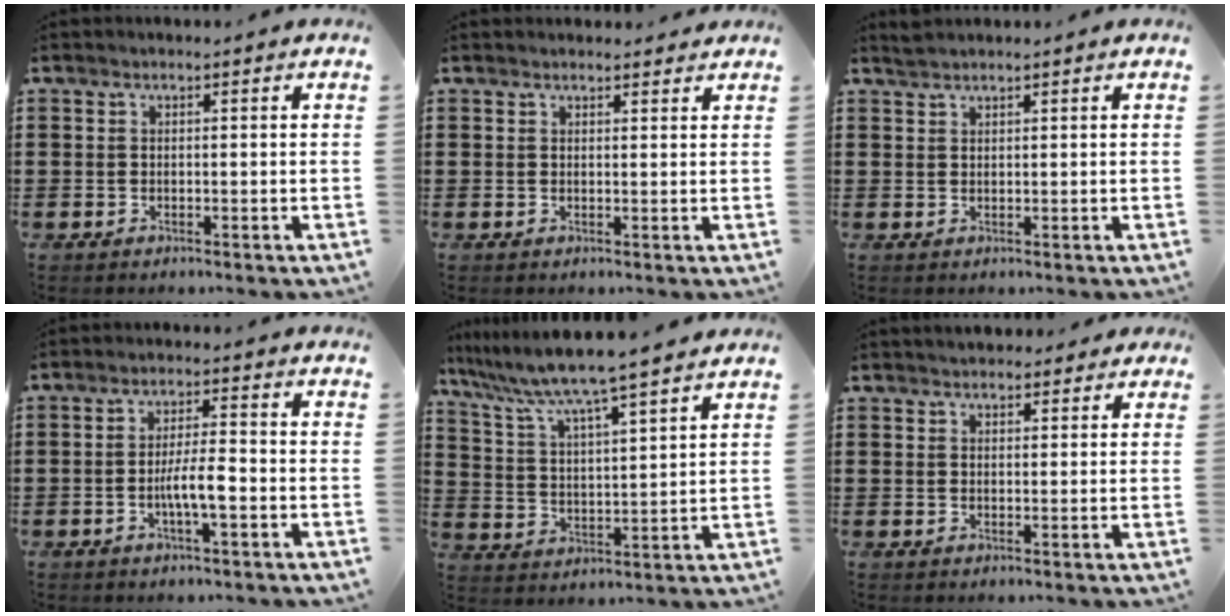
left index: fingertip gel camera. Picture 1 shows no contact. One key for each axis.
{"total": 1.4, "fx": 1.3, "fy": 0.4, "fz": 0.1, "tx": -0.004, "ty": 0.003, "tz": 0.026}
{"total": 1.2, "fx": 1.2, "fy": 0.1, "fz": 0.3, "tx": -0.006, "ty": 0.001, "tz": 0.023}
{"total": 5.1, "fx": -1.4, "fy": 1.0, "fz": 4.8, "tx": -0.095, "ty": 0.002, "tz": -0.031}
{"total": 7.0, "fx": 6.4, "fy": -0.7, "fz": 2.8, "tx": -0.084, "ty": -0.042, "tz": 0.104}
{"total": 2.3, "fx": 2.1, "fy": 0.8, "fz": 0.3, "tx": -0.010, "ty": 0.003, "tz": 0.040}